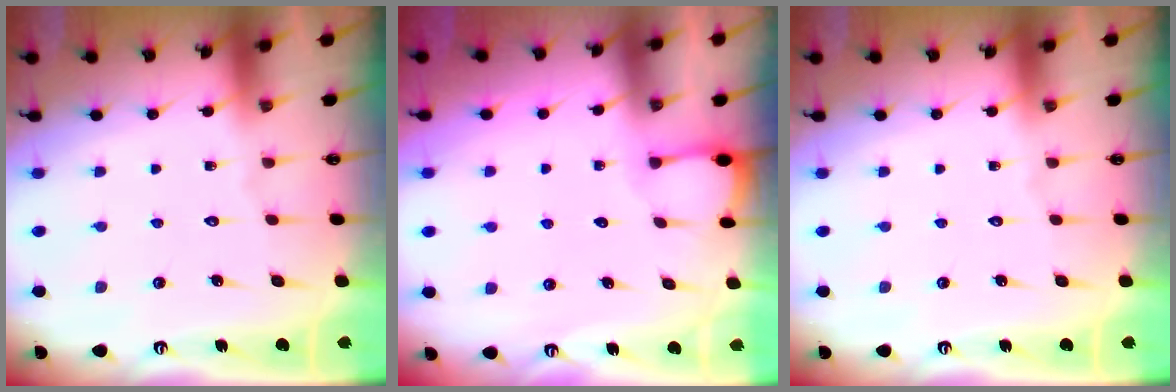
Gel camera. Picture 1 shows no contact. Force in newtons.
{"total": 1.5, "press": 1.5, "slide": 0.1}
{"total": 0.0}